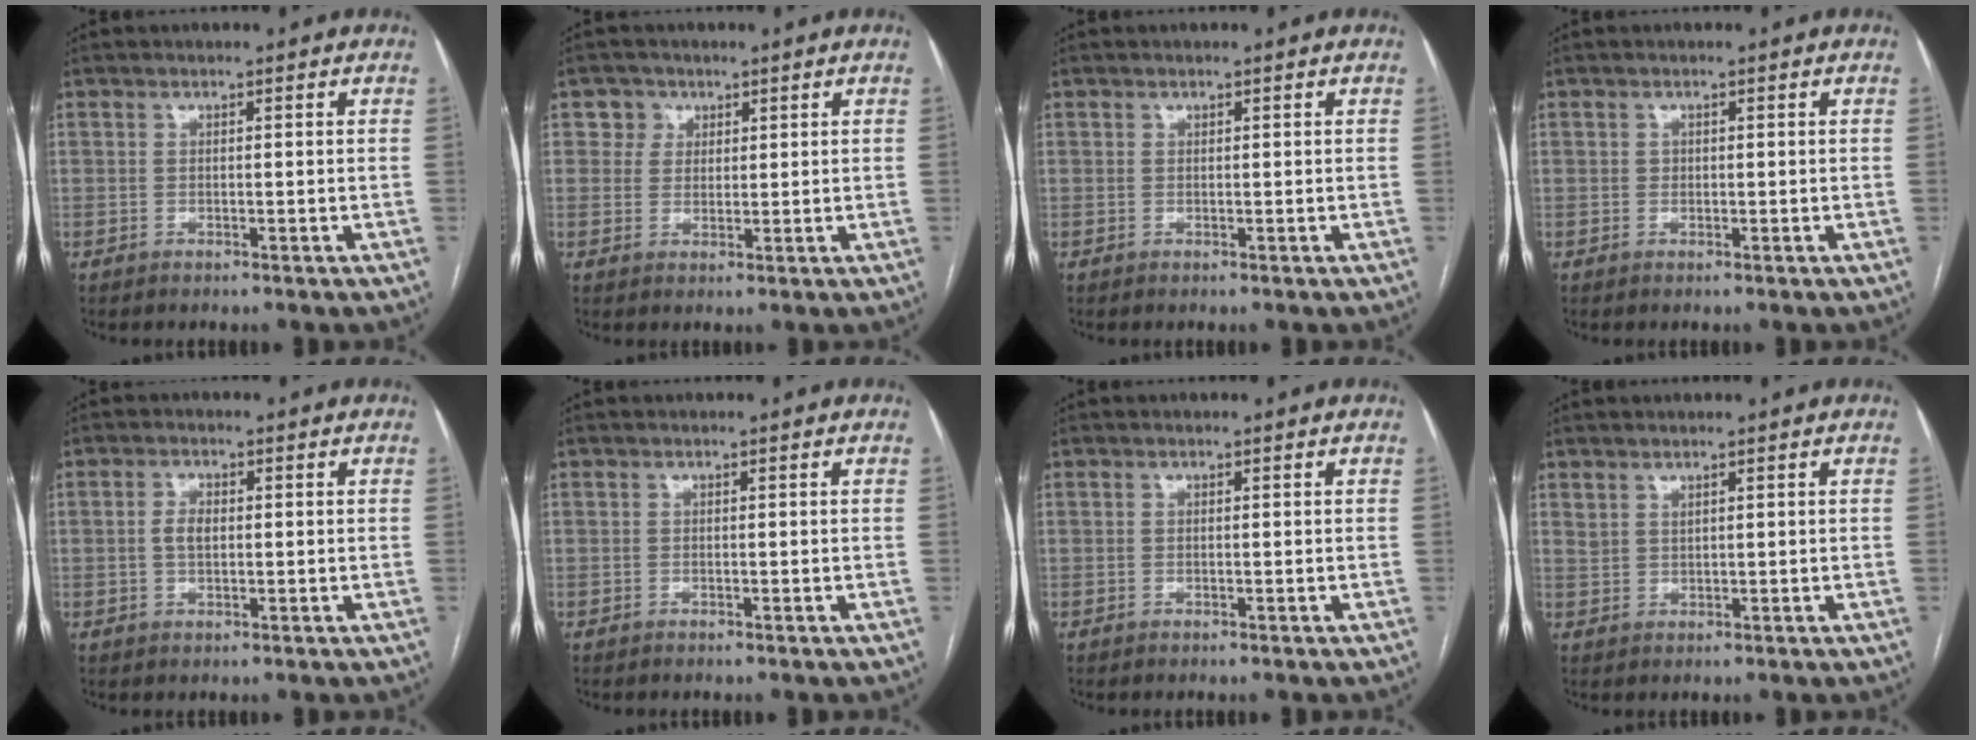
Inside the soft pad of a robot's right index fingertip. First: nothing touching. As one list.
[{"total": 3.3, "force": [1.5, 3.0, -0.2], "torque": [0.014, 0.005, 0.022]}, {"total": 0.0}, {"total": 0.6, "force": [0.1, 0.6, 0.1], "torque": [0.003, 0.002, 0.001]}, {"total": 2.7, "force": [0.2, 1.6, 2.2], "torque": [-0.043, 0.006, 0.004]}, {"total": 0.0}, {"total": 0.0}, {"total": 1.8, "force": [1.7, 0.6, 0.2], "torque": [-0.010, 0.010, 0.036]}]